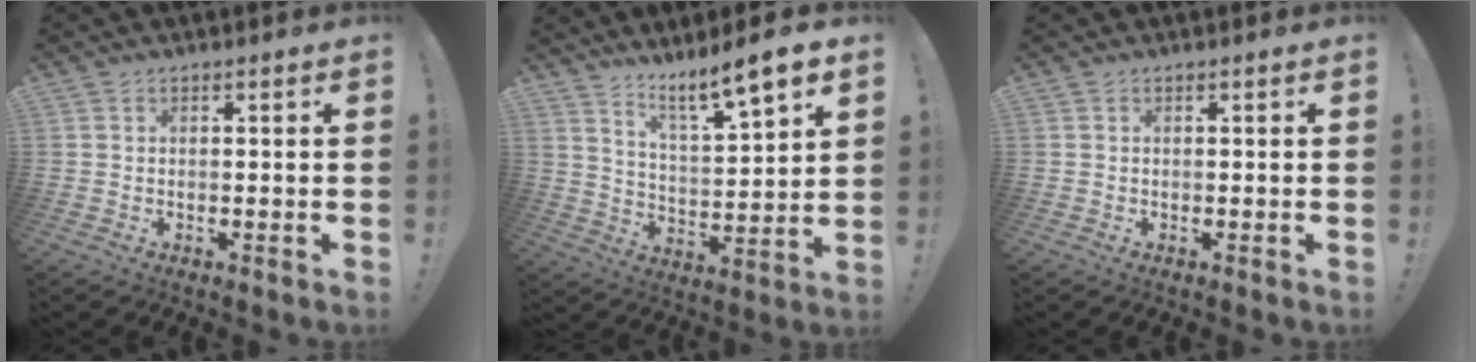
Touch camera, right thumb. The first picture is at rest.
{"total": 10.1, "force": [8.4, 0.2, 5.6], "torque": [-0.095, -0.071, 0.136]}
{"total": 0.0}